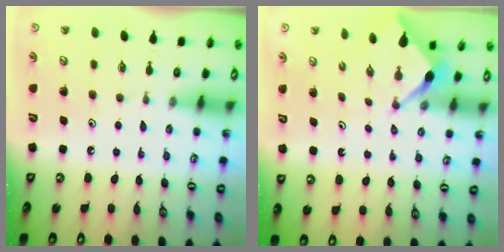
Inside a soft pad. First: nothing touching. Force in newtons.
{"total": 2.5, "press": 2.5, "slide": 0.3}